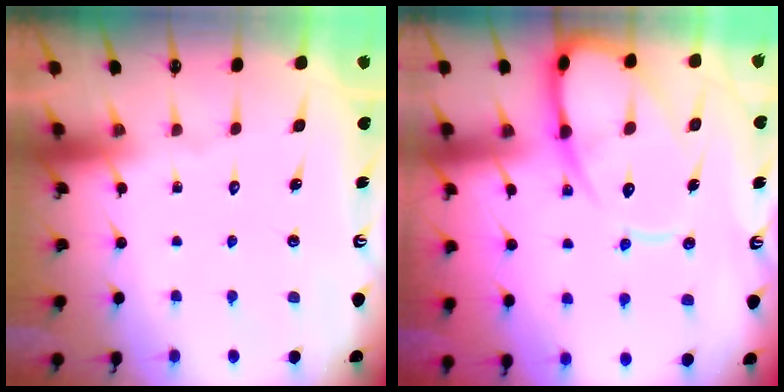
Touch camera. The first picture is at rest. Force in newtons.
{"total": 13.5, "press": 13.4, "slide": 1.3}